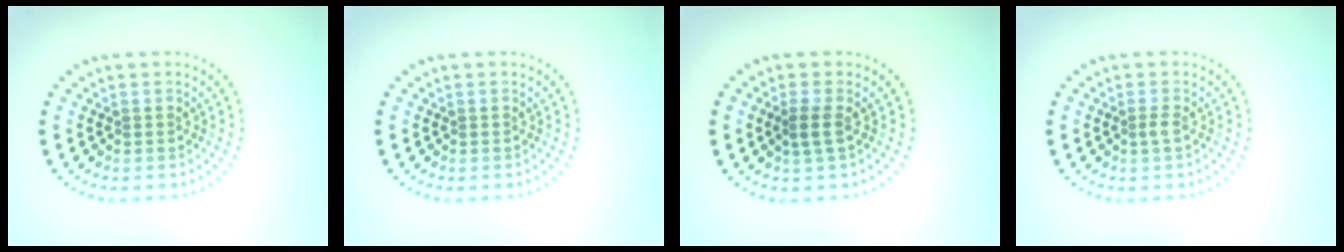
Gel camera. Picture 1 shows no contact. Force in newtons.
{"total": 0.0}
{"total": 1.5, "press": 1.3, "slide": 0.8}
{"total": 0.7, "press": 0.6, "slide": 0.4}